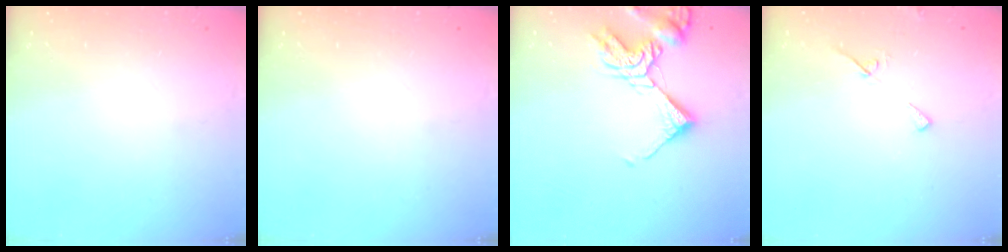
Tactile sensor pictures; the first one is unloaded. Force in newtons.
{"total": 0.0}
{"total": 11.8, "press": 11.7, "slide": 1.4}
{"total": 4.3, "press": 4.2, "slide": 0.4}